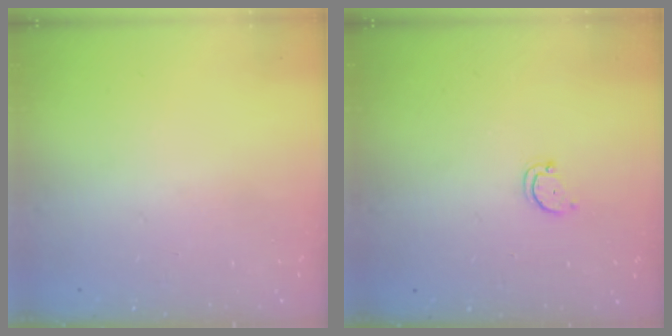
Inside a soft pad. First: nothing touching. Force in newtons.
{"total": 2.3, "press": 2.3, "slide": 0.4}